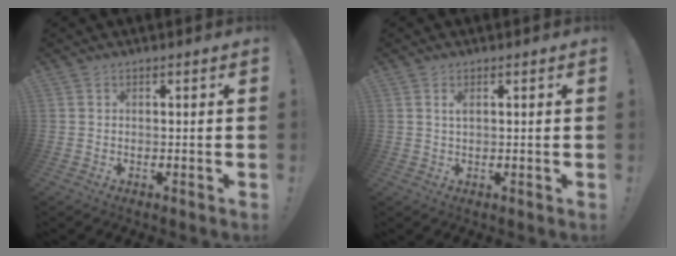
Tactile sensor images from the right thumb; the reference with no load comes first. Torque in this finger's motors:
{"motor_torque": [0.01, 0.02, -0.28, -0.17, 0.09]}